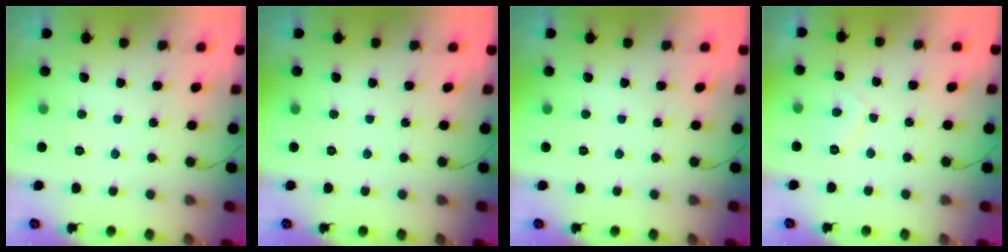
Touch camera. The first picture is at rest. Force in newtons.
{"total": 0.0}
{"total": 0.0}
{"total": 2.2, "press": 2.0, "slide": 0.8}